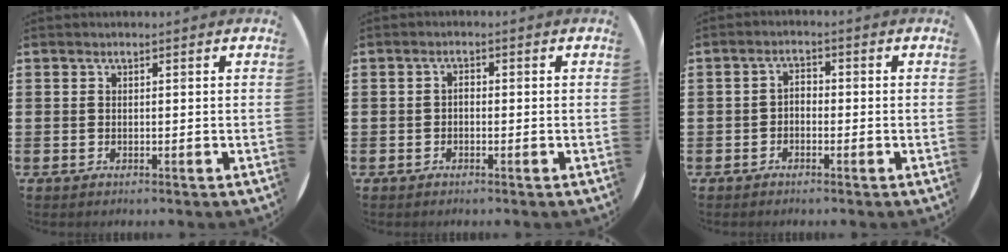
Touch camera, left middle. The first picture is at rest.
{"total": 0.8, "force": [-0.4, 0.4, 0.6], "torque": [-0.013, -0.001, -0.007]}
{"total": 1.4, "force": [-0.9, 0.7, 0.8], "torque": [-0.017, 0.005, -0.019]}